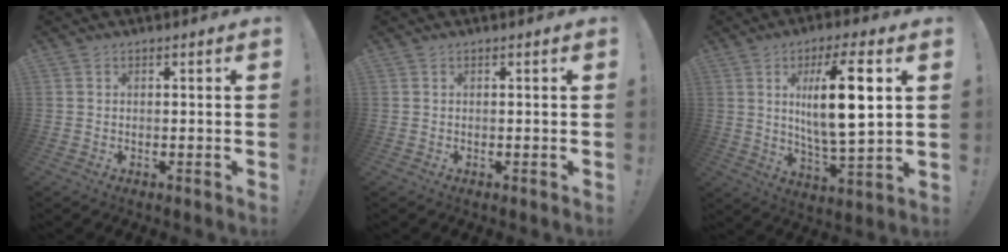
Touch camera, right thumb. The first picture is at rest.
{"total": 0.0}
{"total": 16.1, "force": [4.0, 3.9, 15.2], "torque": [-0.265, -0.013, 0.047]}